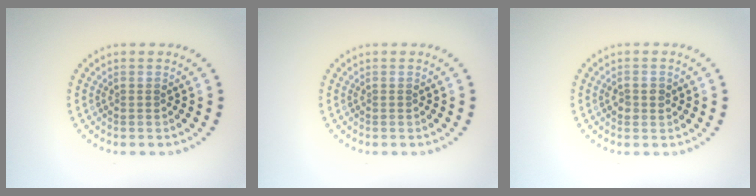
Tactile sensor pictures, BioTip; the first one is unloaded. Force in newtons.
{"total": 0.0}
{"total": 1.4, "press": 1.4, "slide": 0.2}